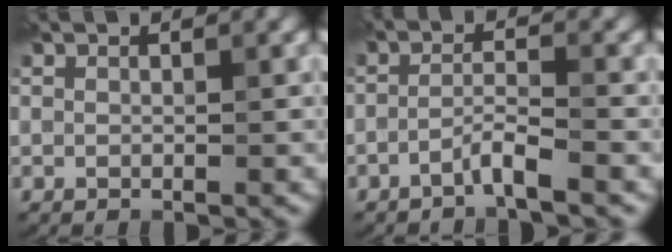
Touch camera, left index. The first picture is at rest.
{"total": 2.1, "force": [-1.5, 0.0, 1.4], "torque": [-0.026, 0.008, -0.035]}